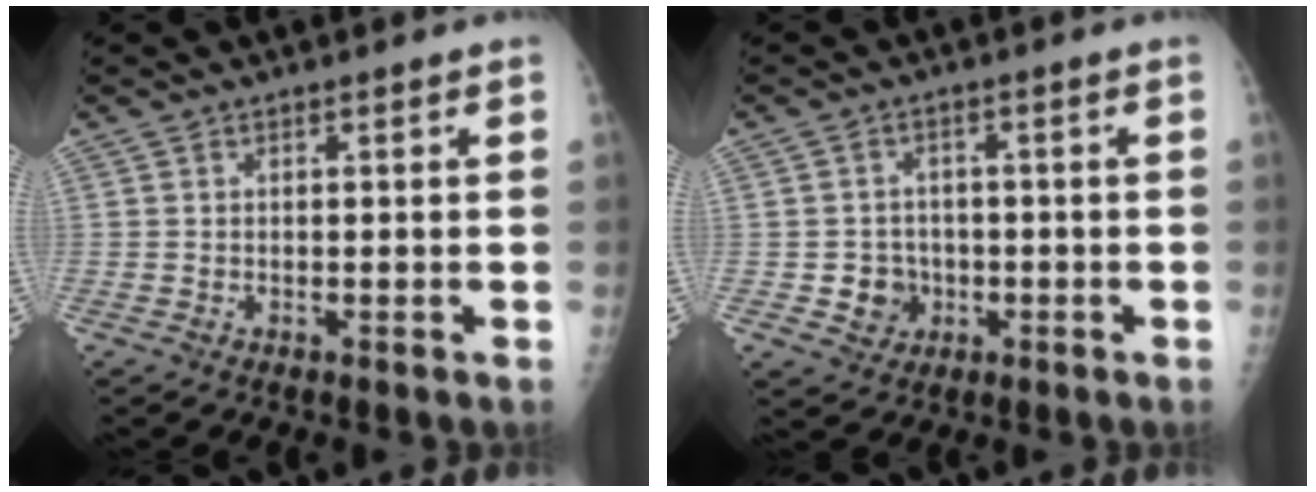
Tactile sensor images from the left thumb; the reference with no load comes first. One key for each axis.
{"total": 4.7, "fx": -1.1, "fy": 4.4, "fz": 1.4, "tx": 0.003, "ty": 0.009, "tz": -0.012}